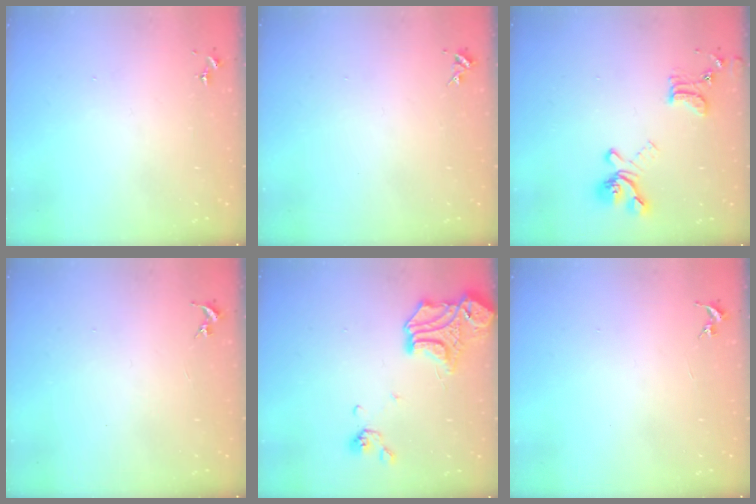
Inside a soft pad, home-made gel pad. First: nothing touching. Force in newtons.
{"total": 3.7, "press": 3.7, "slide": 0.5}
{"total": 16.5, "press": 16.4, "slide": 1.7}
{"total": 0.0}
{"total": 17.6, "press": 17.5, "slide": 1.9}
{"total": 0.0}